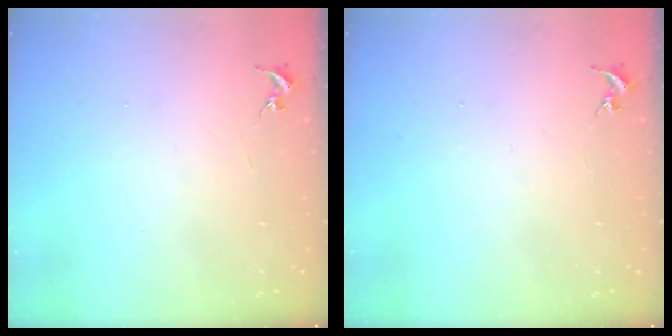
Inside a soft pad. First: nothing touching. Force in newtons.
{"total": 0.0}